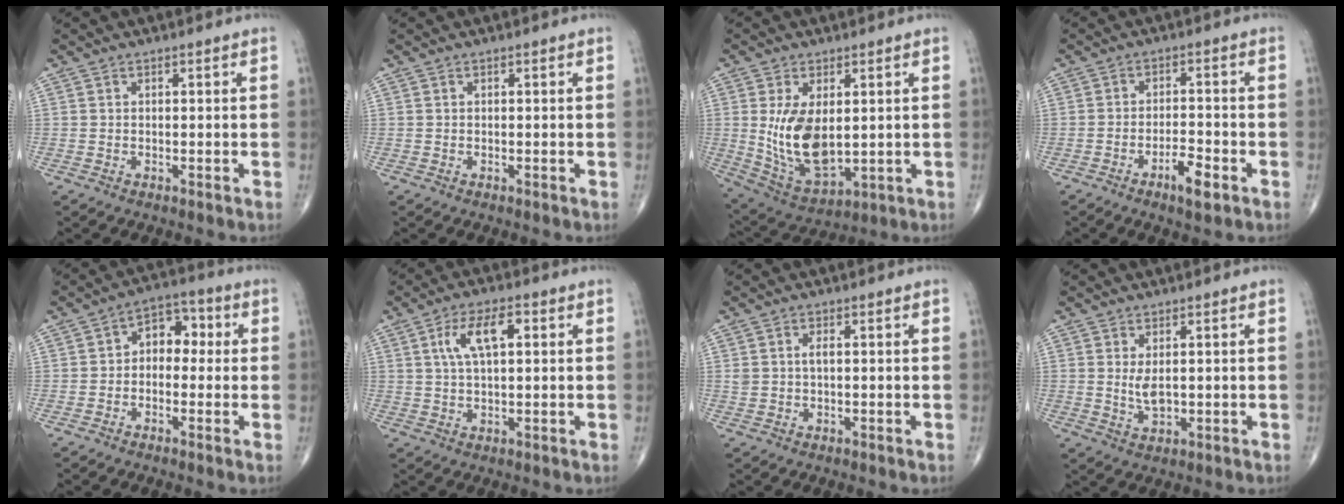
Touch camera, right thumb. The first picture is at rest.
{"total": 0.0}
{"total": 13.0, "force": [1.1, 7.0, 10.9], "torque": [-0.195, -0.020, 0.041]}
{"total": 5.0, "force": [-2.7, 1.4, 3.9], "torque": [-0.068, 0.014, -0.043]}
{"total": 6.9, "force": [0.2, 4.9, 4.9], "torque": [-0.038, 0.030, -0.012]}
{"total": 7.6, "force": [2.2, 3.1, 6.6], "torque": [-0.128, 0.010, 0.040]}
{"total": 2.0, "force": [0.4, 1.0, 1.7], "torque": [-0.036, 0.003, 0.008]}
{"total": 3.3, "force": [0.5, 1.6, 2.8], "torque": [-0.050, -0.012, 0.016]}